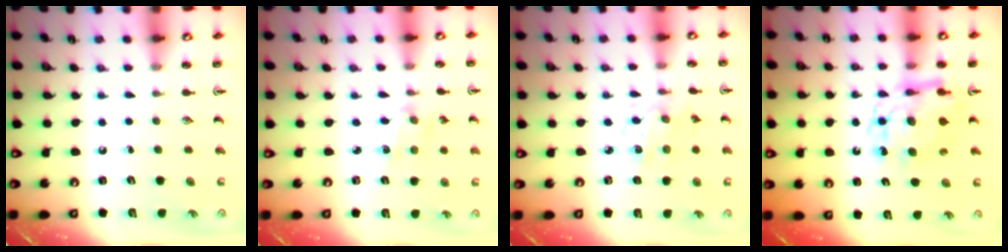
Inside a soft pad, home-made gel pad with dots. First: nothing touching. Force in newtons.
{"total": 1.8, "press": 1.8, "slide": 0.3}
{"total": 2.7, "press": 2.6, "slide": 0.8}
{"total": 10.0, "press": 9.9, "slide": 0.9}